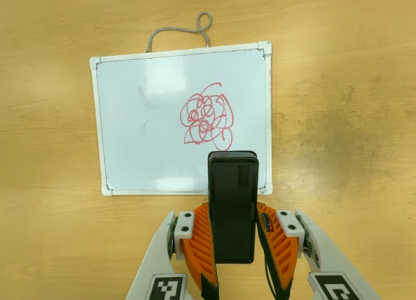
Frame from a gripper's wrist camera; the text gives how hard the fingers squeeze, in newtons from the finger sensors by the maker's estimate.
{"total": 3.7, "left": 2.5, "right": 4.9}